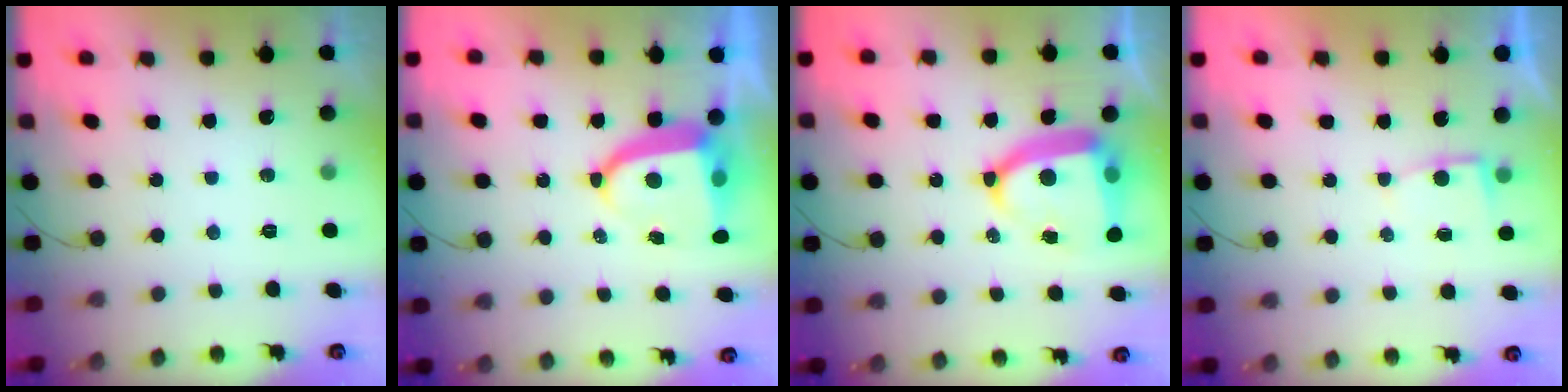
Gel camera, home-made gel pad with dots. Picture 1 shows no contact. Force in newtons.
{"total": 8.4, "press": 8.3, "slide": 1.1}
{"total": 13.9, "press": 13.9, "slide": 1.5}
{"total": 2.8, "press": 2.8, "slide": 0.3}